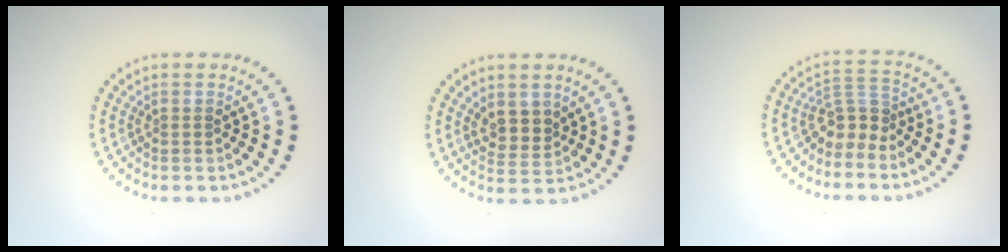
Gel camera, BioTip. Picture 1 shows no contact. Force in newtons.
{"total": 2.4, "press": 2.2, "slide": 1.0}
{"total": 2.8, "press": 2.0, "slide": 2.0}